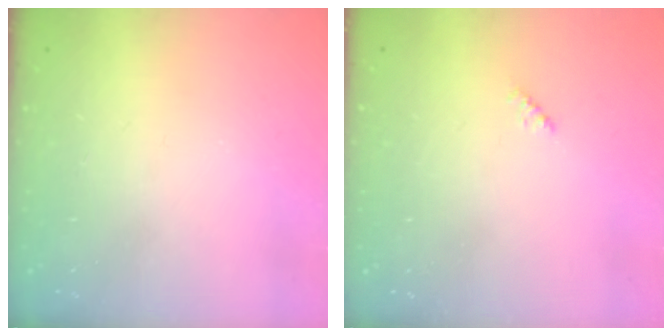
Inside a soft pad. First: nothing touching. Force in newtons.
{"total": 2.4, "press": 2.4, "slide": 0.4}